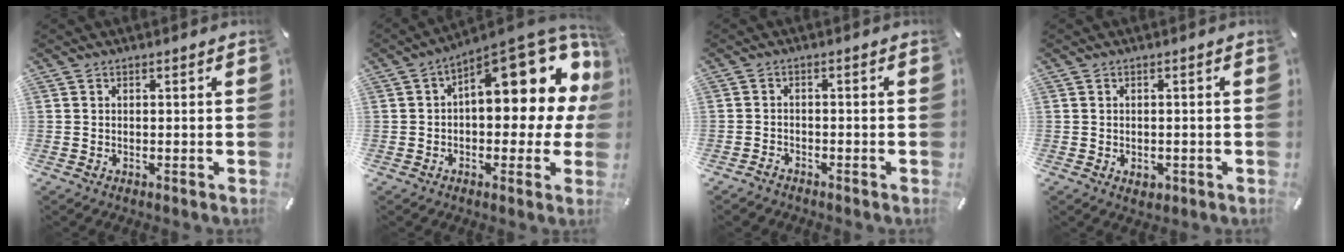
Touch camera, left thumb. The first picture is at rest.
{"total": 19.3, "force": [7.1, 9.4, 15.3], "torque": [-0.187, -0.055, 0.118]}
{"total": 1.8, "force": [-1.6, 0.7, 0.0], "torque": [-0.002, 0.009, -0.035]}
{"total": 1.3, "force": [-0.3, 1.1, 0.6], "torque": [-0.013, 0.003, -0.006]}